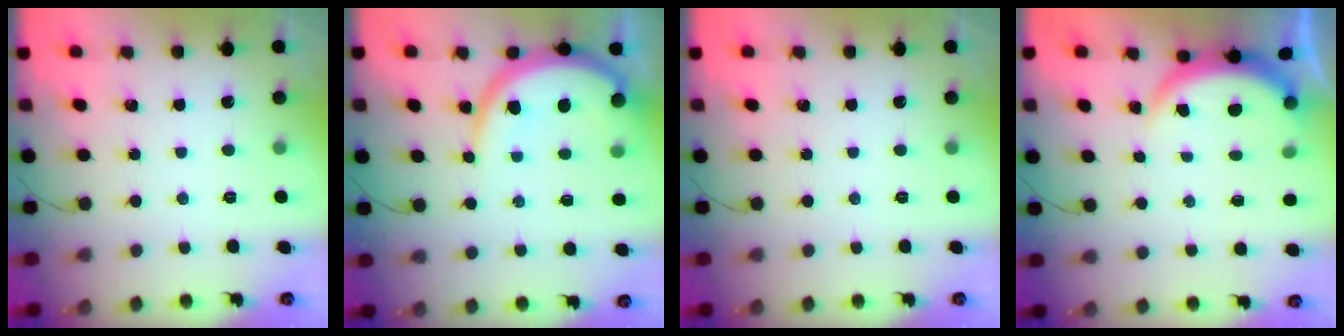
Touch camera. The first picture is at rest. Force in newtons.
{"total": 10.5, "press": 10.4, "slide": 1.2}
{"total": 0.0}
{"total": 3.9, "press": 3.9, "slide": 0.2}